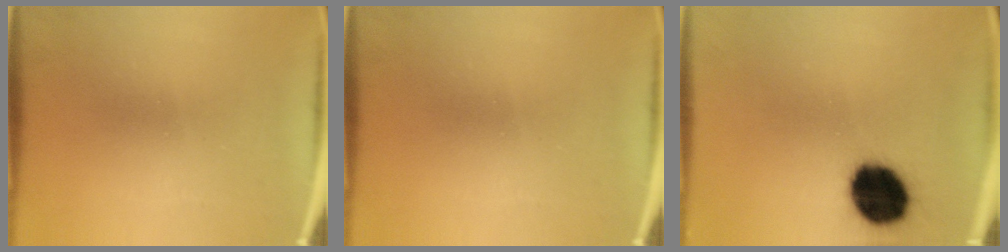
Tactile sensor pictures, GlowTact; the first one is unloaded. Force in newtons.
{"total": 0.0}
{"total": 16.0}